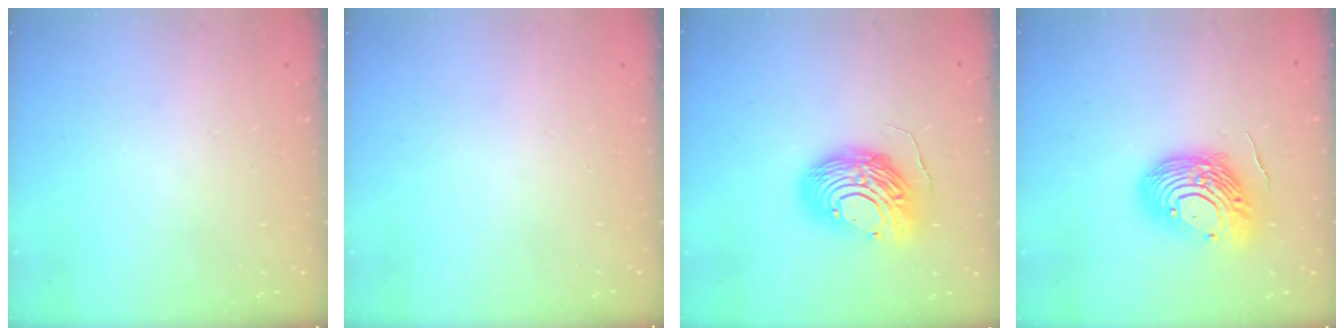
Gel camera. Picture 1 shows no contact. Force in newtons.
{"total": 0.0}
{"total": 13.1, "press": 13.1, "slide": 1.3}
{"total": 14.9, "press": 14.8, "slide": 1.6}